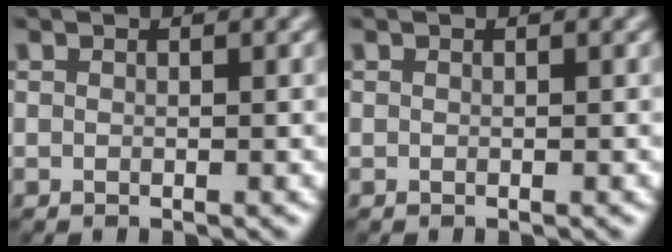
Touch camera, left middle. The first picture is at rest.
{"total": 0.0}